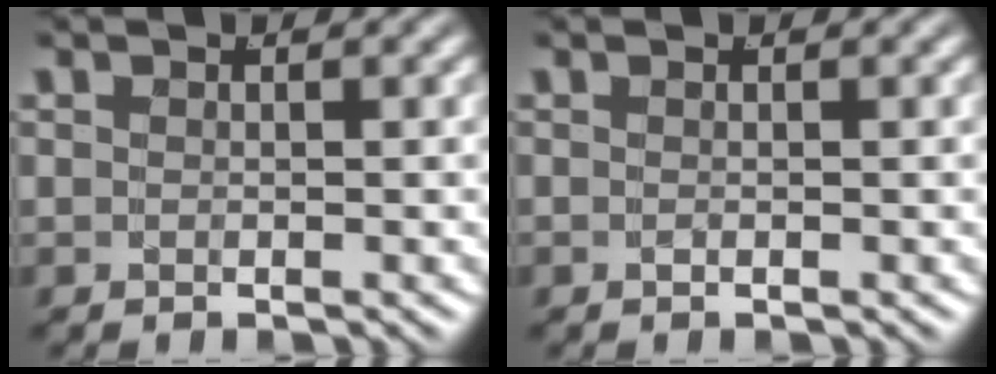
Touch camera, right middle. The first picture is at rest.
{"total": 0.7, "force": [-0.2, -0.6, 0.0], "torque": [-0.005, 0.002, -0.005]}